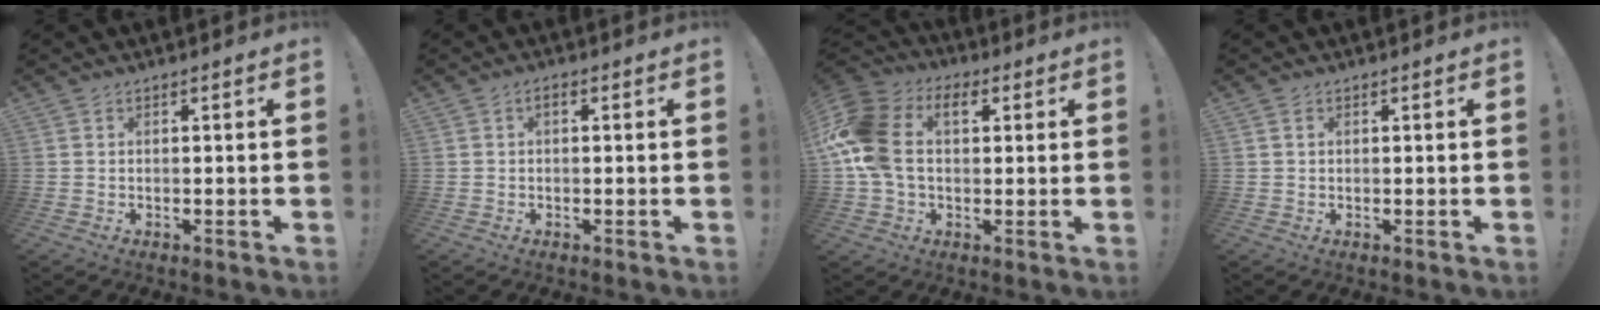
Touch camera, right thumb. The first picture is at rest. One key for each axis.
{"total": 1.3, "fx": -0.2, "fy": 0.6, "fz": 1.1, "tx": -0.027, "ty": 0.008, "tz": -0.004}
{"total": 16.6, "fx": 2.9, "fy": 11.4, "fz": 11.7, "tx": -0.251, "ty": 0.010, "tz": 0.050}
{"total": 0.7, "fx": 0.3, "fy": 0.6, "fz": 0.2, "tx": -0.010, "ty": 0.005, "tz": 0.007}